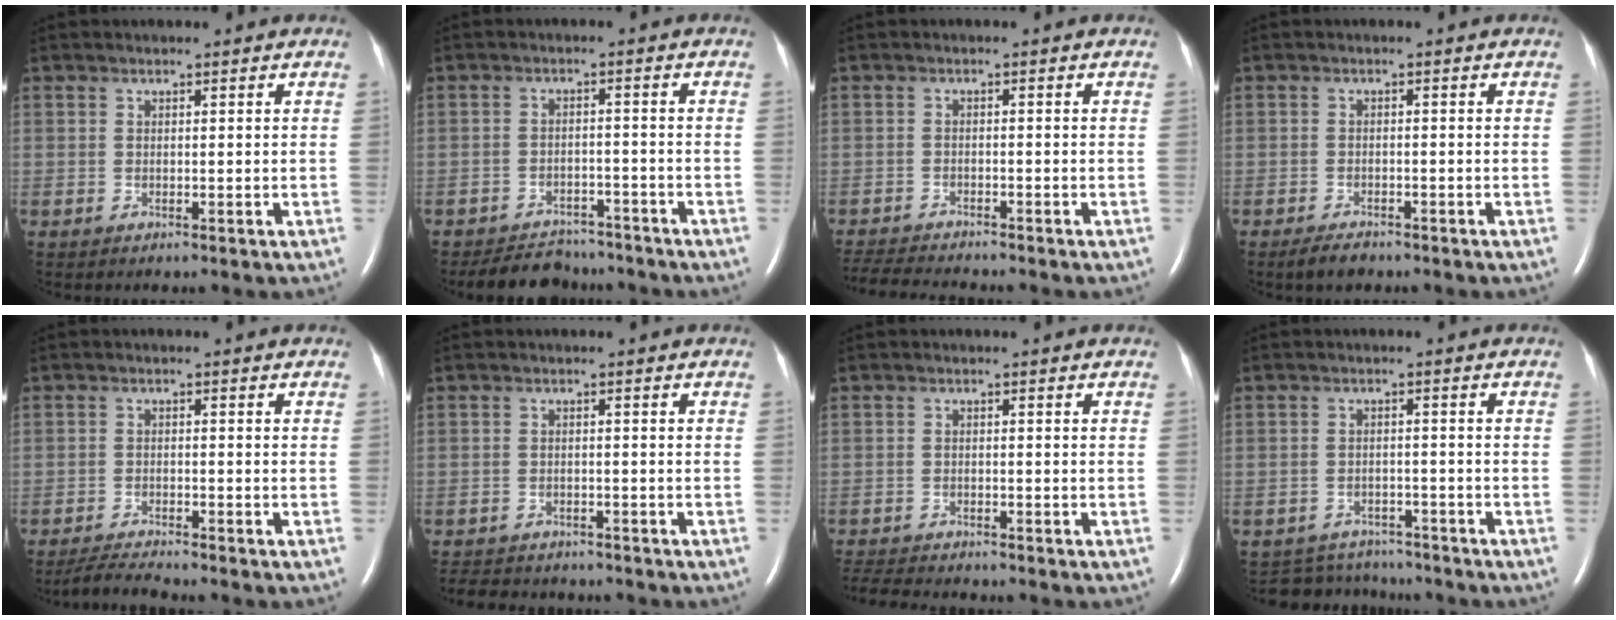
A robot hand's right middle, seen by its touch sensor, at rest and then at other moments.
{"total": 7.2, "force": [-6.5, 2.9, 0.9], "torque": [-0.011, 0.001, -0.089]}
{"total": 6.6, "force": [-6.4, 0.2, 1.9], "torque": [-0.032, -0.017, -0.104]}
{"total": 2.6, "force": [-2.1, 0.9, 1.3], "torque": [-0.032, -0.004, -0.032]}
{"total": 3.5, "force": [-3.3, -0.7, 0.7], "torque": [-0.024, -0.021, -0.062]}
{"total": 8.8, "force": [-7.9, 2.9, 2.5], "torque": [-0.049, -0.004, -0.105]}
{"total": 6.1, "force": [-5.9, 0.5, 1.8], "torque": [-0.032, -0.015, -0.096]}
{"total": 6.6, "force": [-6.2, 2.0, -0.5], "torque": [0.005, 0.013, -0.087]}